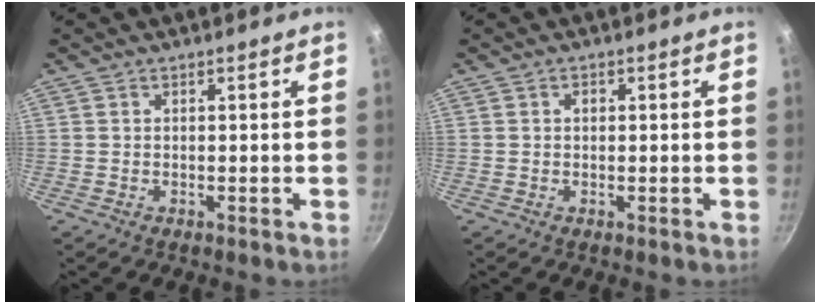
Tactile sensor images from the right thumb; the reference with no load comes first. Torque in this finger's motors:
{"motor_torque": [0.33, 0.35, 0.33, 0.11, 0.02]}